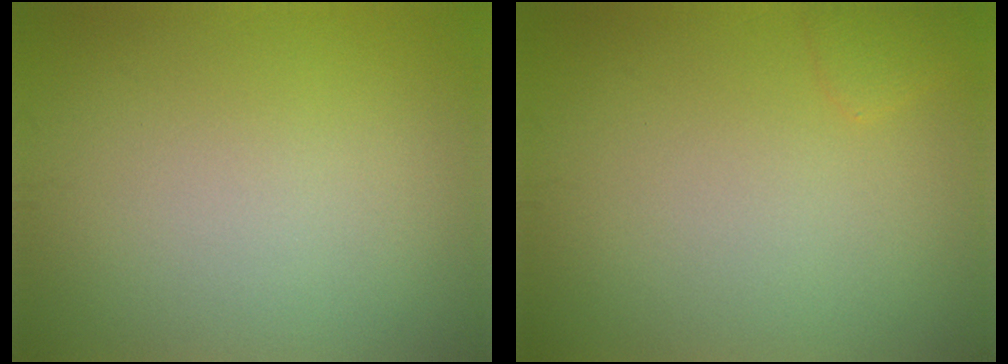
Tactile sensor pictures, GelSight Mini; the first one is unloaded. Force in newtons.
{"total": 1.0, "press": 1.0, "slide": 0.1}